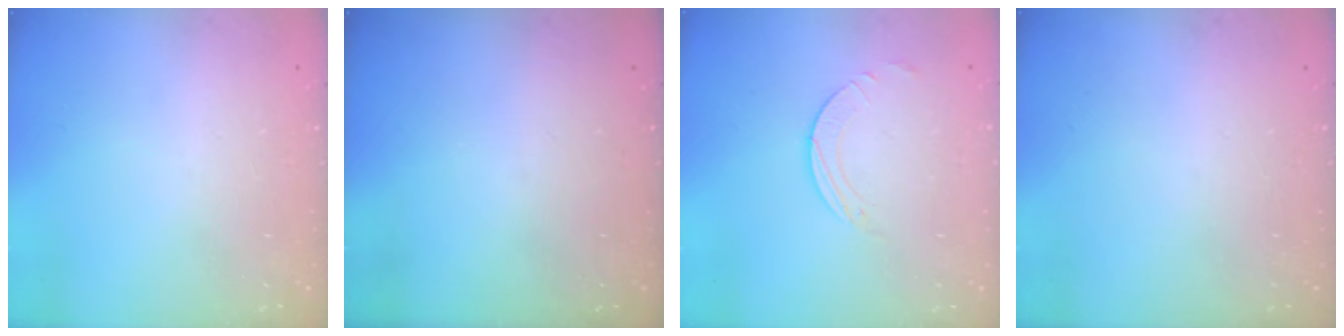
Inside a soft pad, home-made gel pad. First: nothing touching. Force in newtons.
{"total": 0.0}
{"total": 1.6, "press": 1.6, "slide": 0.2}
{"total": 0.0}